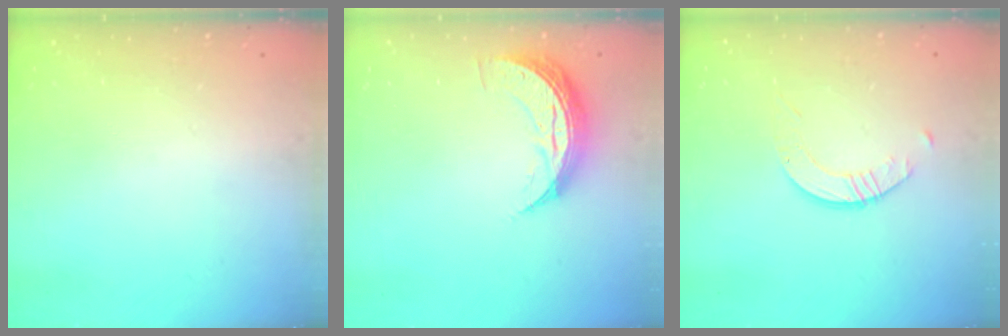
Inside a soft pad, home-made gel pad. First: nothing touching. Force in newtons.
{"total": 7.6, "press": 7.6, "slide": 0.7}
{"total": 3.0, "press": 3.0, "slide": 0.2}